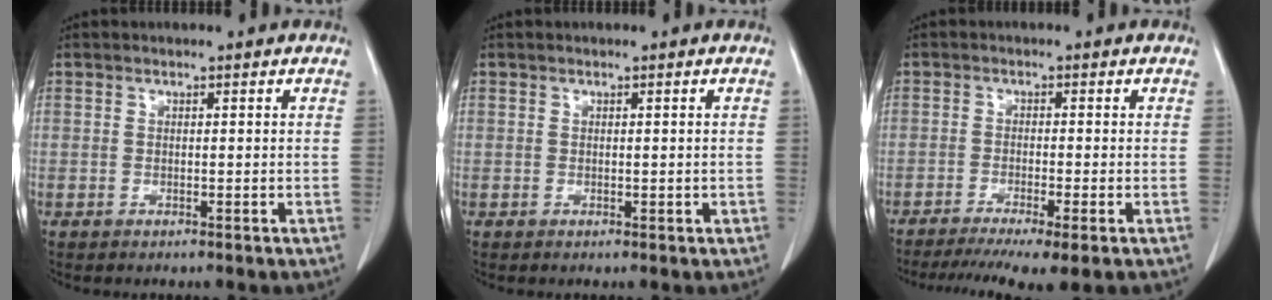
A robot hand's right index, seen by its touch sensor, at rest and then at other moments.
{"total": 0.8, "force": [0.0, 0.4, 0.6], "torque": [-0.011, 0.001, 0.003]}
{"total": 9.3, "force": [-6.7, 0.5, 6.4], "torque": [-0.092, -0.015, -0.104]}